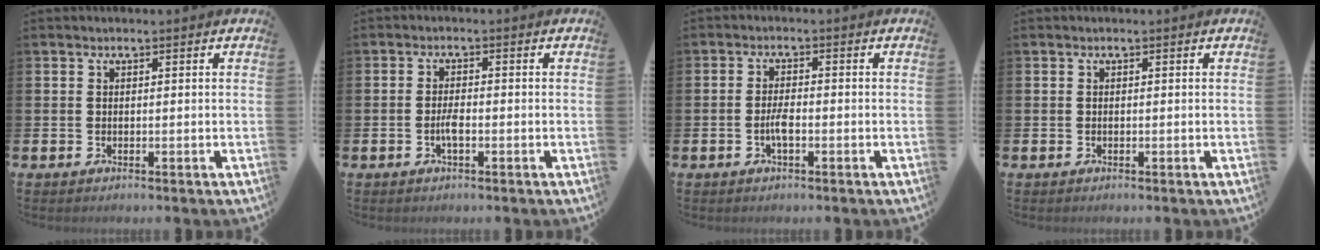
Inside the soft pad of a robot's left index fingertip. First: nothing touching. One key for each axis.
{"total": 2.1, "fx": -0.6, "fy": 0.7, "fz": 1.9, "tx": -0.035, "ty": 0.002, "tz": -0.012}
{"total": 2.5, "fx": -0.8, "fy": 0.8, "fz": 2.2, "tx": -0.048, "ty": 0.007, "tz": -0.014}
{"total": 0.0}